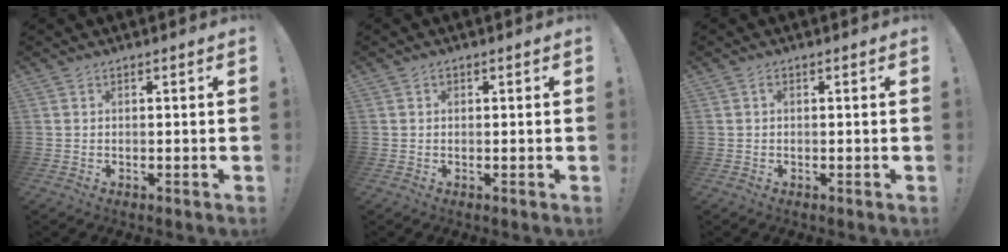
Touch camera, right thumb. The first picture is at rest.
{"total": 0.5, "force": [0.1, 0.5, 0.1], "torque": [0.005, -0.001, 0.000]}
{"total": 0.7, "force": [-0.1, 0.4, 0.6], "torque": [-0.014, 0.003, -0.002]}